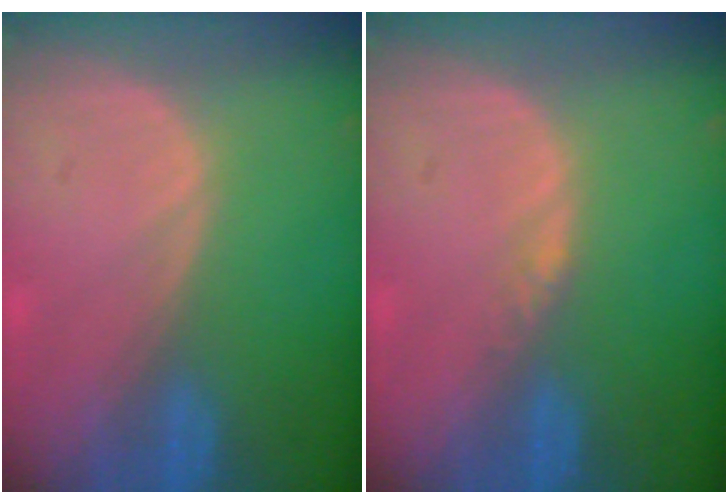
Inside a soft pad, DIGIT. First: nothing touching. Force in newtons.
{"total": 1.0, "press": 0.8, "slide": 0.6}